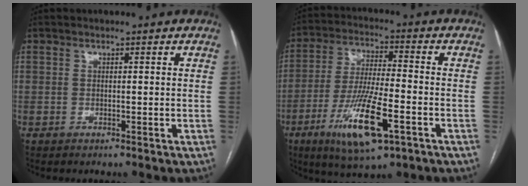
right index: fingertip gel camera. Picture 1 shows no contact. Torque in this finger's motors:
{"motor_torque": [1.70, -0.42, 0.55, 0.21]}